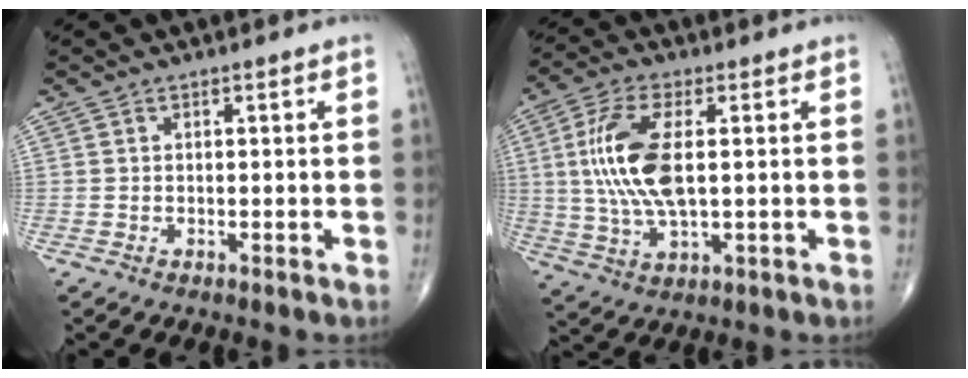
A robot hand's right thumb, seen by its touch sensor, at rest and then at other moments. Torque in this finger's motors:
{"motor_torque": [0.77, 2.93, 1.84, 0.33, 0.58]}